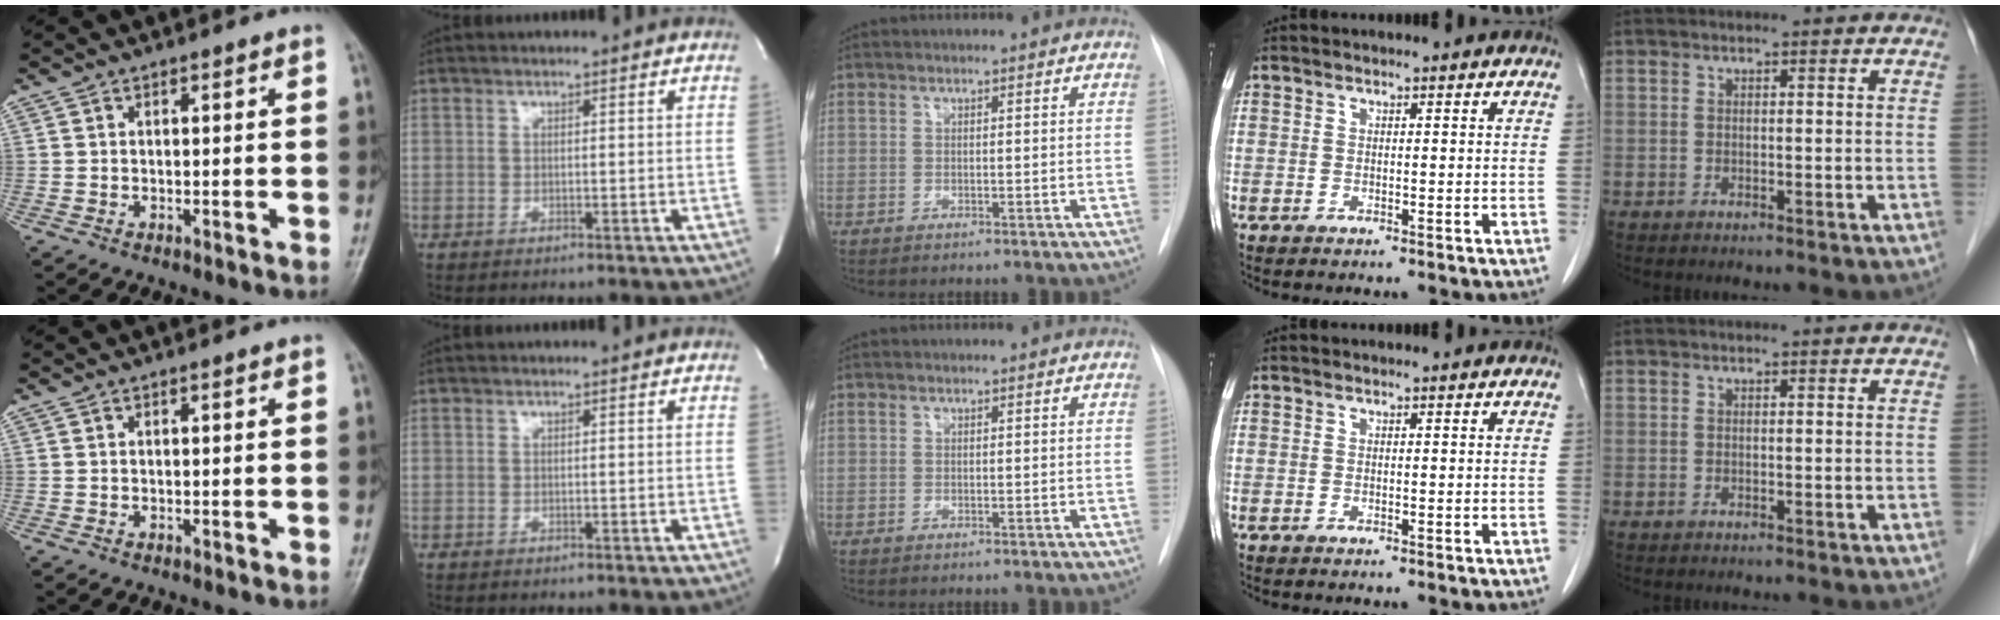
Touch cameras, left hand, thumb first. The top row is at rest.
{}